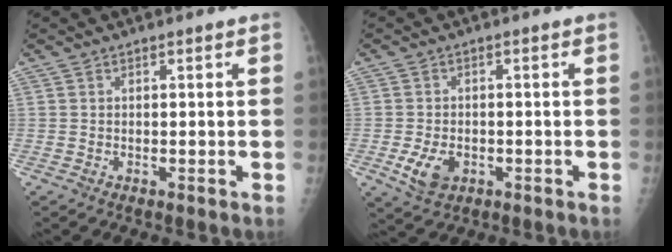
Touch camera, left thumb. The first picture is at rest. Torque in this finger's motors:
{"motor_torque": [-0.34, 0.64, 0.59, 0.17, 0.05]}